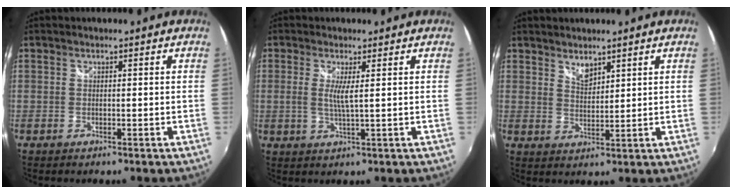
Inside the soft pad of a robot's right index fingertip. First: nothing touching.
{"total": 3.3, "force": [0.6, 0.1, 3.2], "torque": [-0.062, -0.008, 0.008]}
{"total": 3.2, "force": [2.7, 1.1, 1.2], "torque": [-0.017, 0.000, 0.048]}